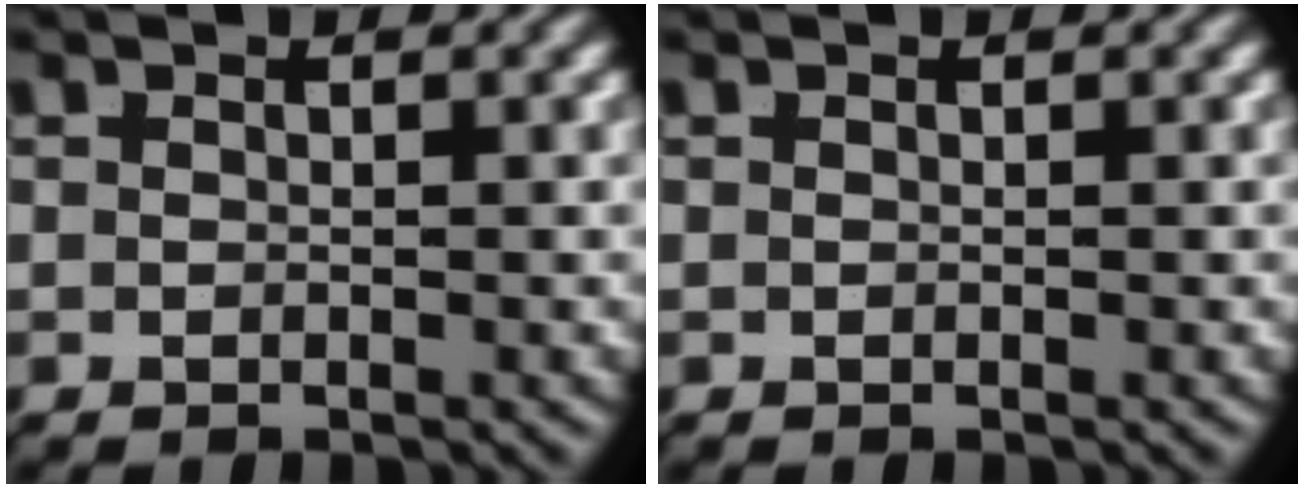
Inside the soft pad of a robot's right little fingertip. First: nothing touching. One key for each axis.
{"total": 0.0}